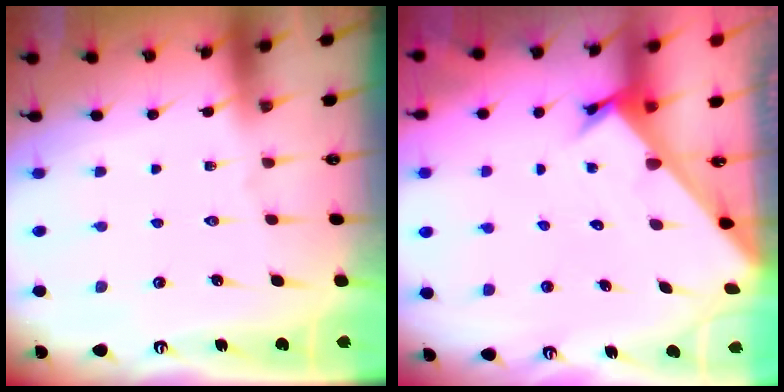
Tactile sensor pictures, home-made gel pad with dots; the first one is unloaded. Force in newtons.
{"total": 2.2, "press": 2.2, "slide": 0.1}